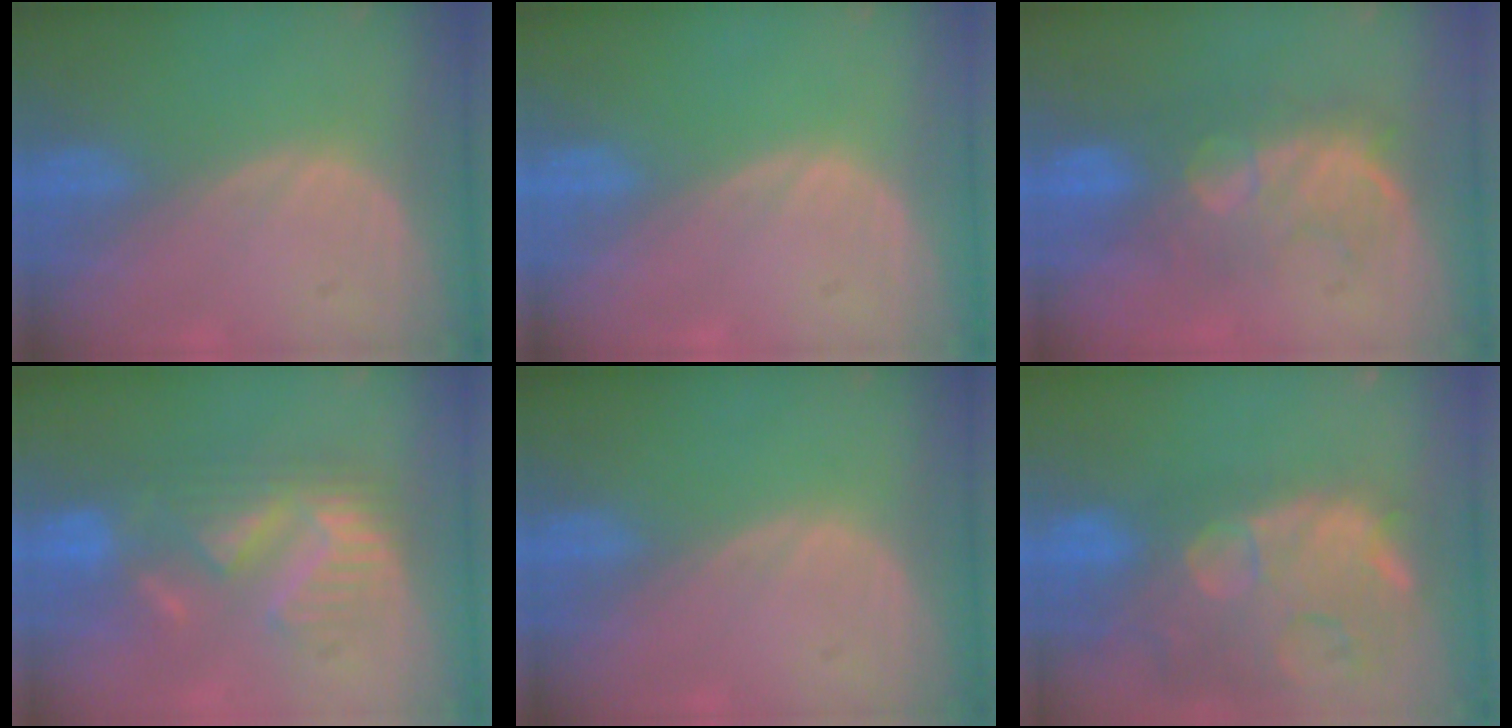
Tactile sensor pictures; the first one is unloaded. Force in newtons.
{"total": 0.0}
{"total": 8.1, "press": 7.9, "slide": 1.9}
{"total": 8.8, "press": 8.7, "slide": 1.5}
{"total": 0.0}
{"total": 14.9, "press": 11.9, "slide": 9.0}